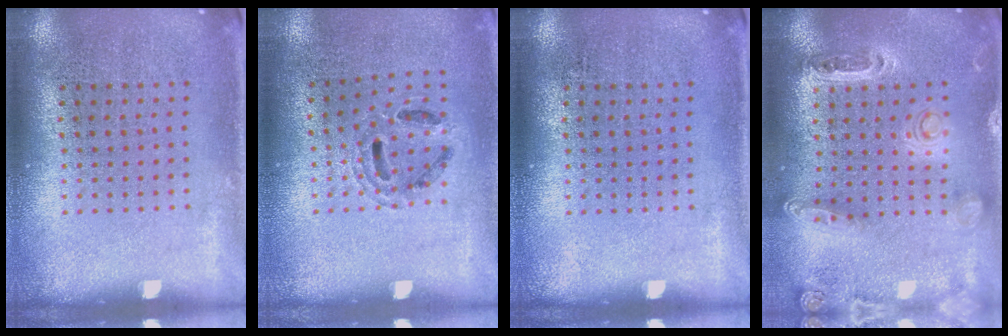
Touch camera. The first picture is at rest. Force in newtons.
{"total": 0.9, "press": 0.9, "slide": 0.2}
{"total": 0.0}
{"total": 1.3, "press": 1.3, "slide": 0.3}